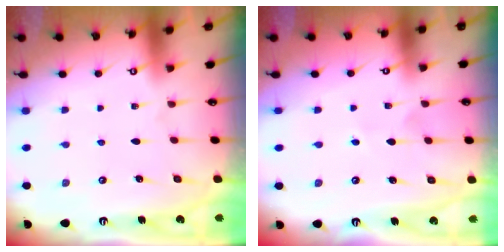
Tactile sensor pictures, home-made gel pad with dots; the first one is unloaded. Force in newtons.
{"total": 2.6, "press": 2.4, "slide": 1.0}